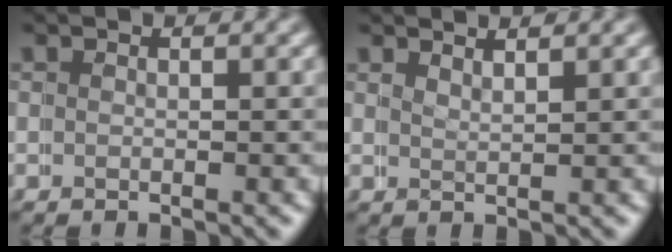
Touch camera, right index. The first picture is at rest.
{"total": 2.3, "force": [2.0, -1.0, -0.4], "torque": [0.006, -0.006, 0.040]}